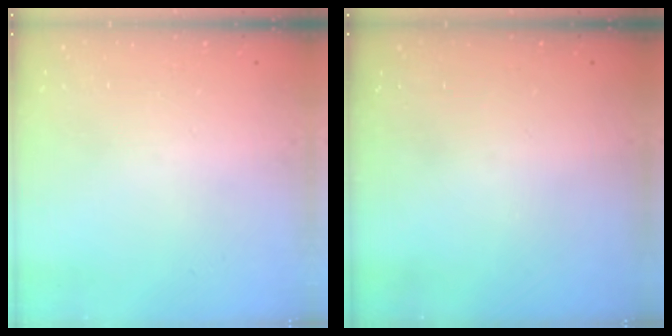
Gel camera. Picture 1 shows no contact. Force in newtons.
{"total": 0.0}